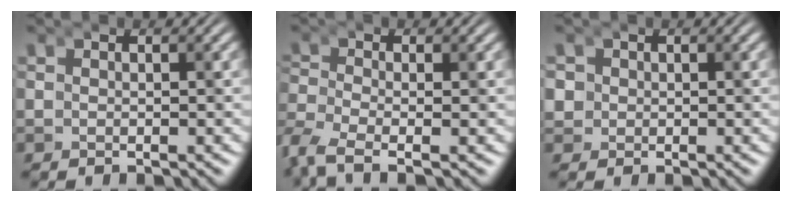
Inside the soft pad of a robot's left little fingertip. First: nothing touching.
{"total": 3.1, "force": [-2.5, 1.0, 1.5], "torque": [-0.051, -0.026, -0.039]}
{"total": 1.7, "force": [-0.1, 1.6, 0.5], "torque": [-0.039, -0.009, 0.002]}